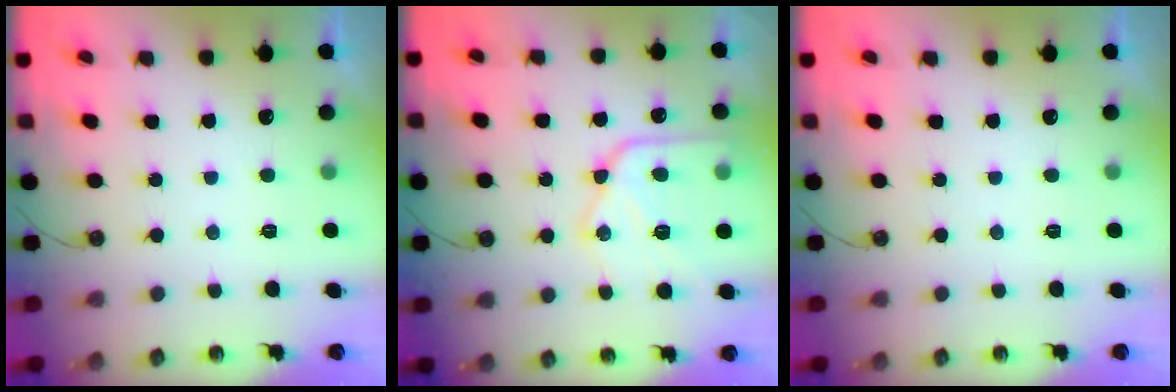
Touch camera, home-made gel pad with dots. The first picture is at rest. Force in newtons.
{"total": 16.4, "press": 16.3, "slide": 1.6}
{"total": 0.0}